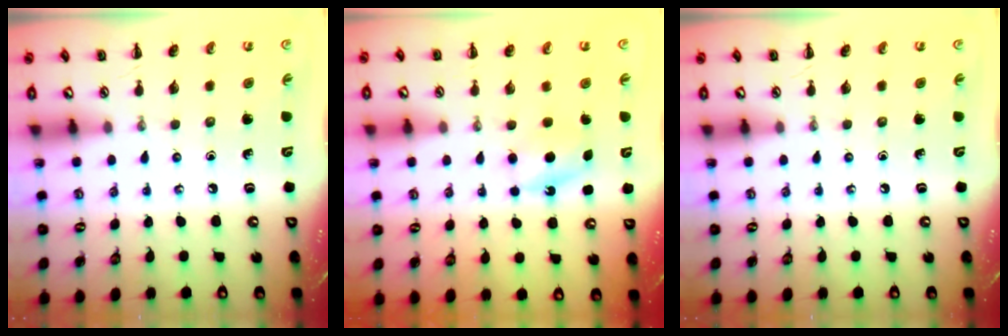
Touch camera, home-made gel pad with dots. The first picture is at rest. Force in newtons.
{"total": 5.2, "press": 5.0, "slide": 1.4}
{"total": 0.0}